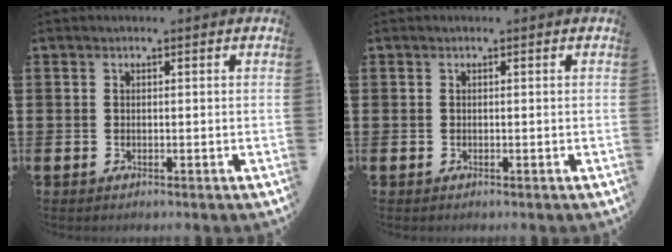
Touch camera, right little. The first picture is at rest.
{"total": 0.0}